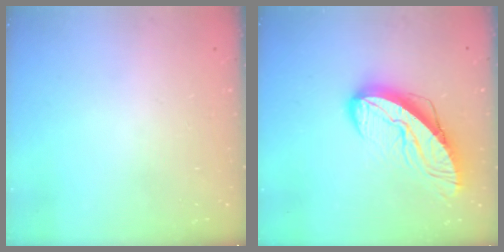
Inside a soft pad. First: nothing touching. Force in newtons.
{"total": 12.4, "press": 12.4, "slide": 1.1}